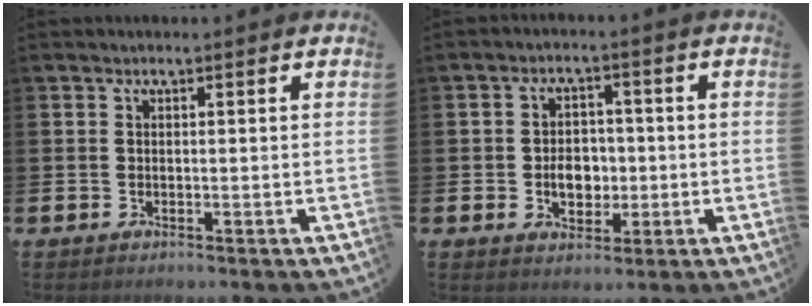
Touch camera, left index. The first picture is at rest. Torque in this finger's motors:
{"motor_torque": [0.94, 0.04, 0.11, 0.12]}